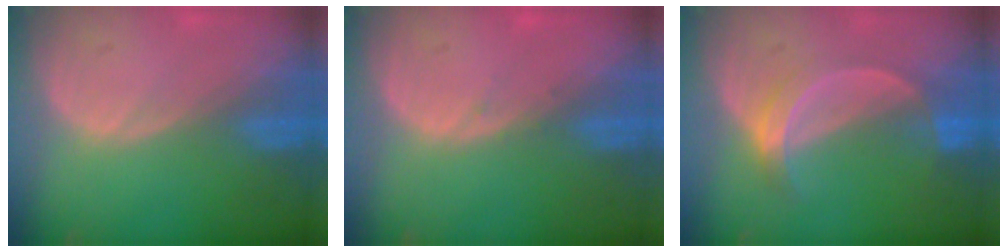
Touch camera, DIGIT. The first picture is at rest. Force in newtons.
{"total": 0.6, "press": 0.3, "slide": 0.5}
{"total": 5.1, "press": 4.8, "slide": 2.0}